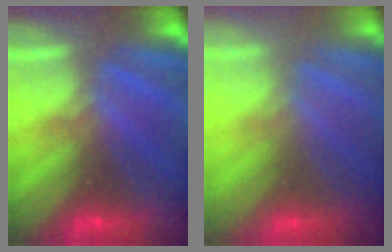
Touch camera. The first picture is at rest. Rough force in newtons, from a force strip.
{"total": 2.9}